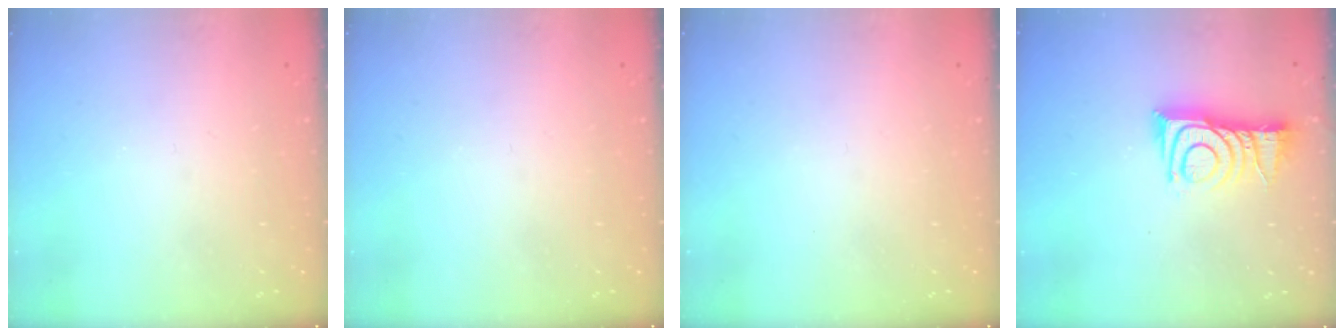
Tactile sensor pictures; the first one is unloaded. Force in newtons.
{"total": 0.0}
{"total": 0.0}
{"total": 11.4, "press": 11.4, "slide": 0.6}